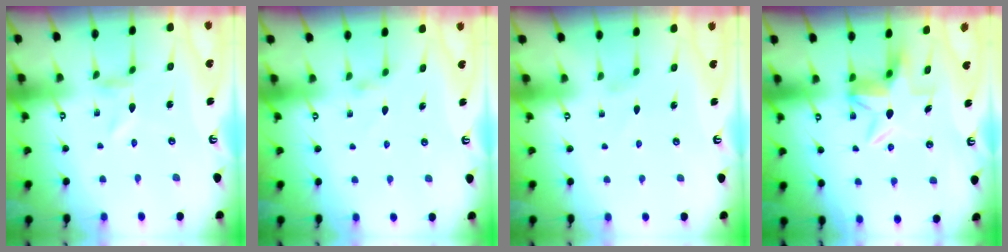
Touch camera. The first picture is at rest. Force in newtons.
{"total": 2.4, "press": 2.3, "slide": 0.5}
{"total": 0.0}
{"total": 5.9, "press": 5.8, "slide": 0.8}